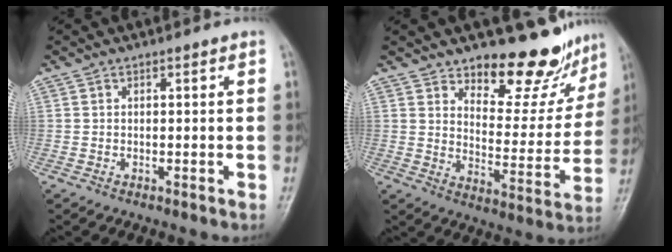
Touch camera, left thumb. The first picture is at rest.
{"total": 13.6, "force": [11.8, 5.0, 4.6], "torque": [-0.014, -0.105, 0.166]}